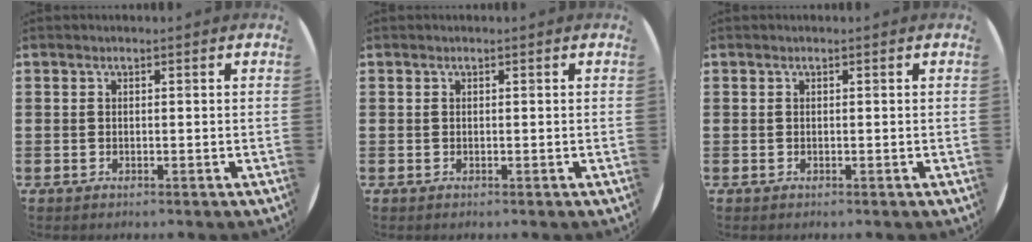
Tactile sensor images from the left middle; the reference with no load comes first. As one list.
[{"total": 0.0}, {"total": 0.0}]